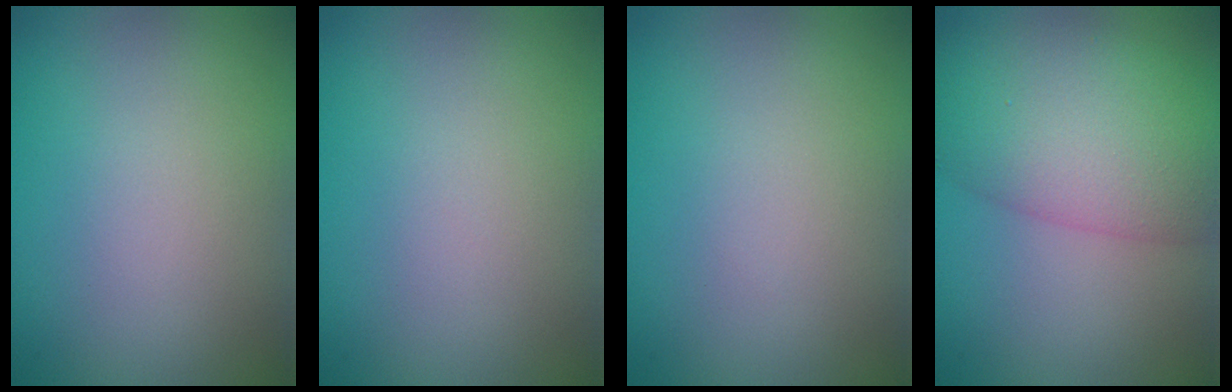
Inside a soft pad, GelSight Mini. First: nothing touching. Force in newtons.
{"total": 0.0}
{"total": 0.0}
{"total": 8.5, "press": 8.5, "slide": 0.3}